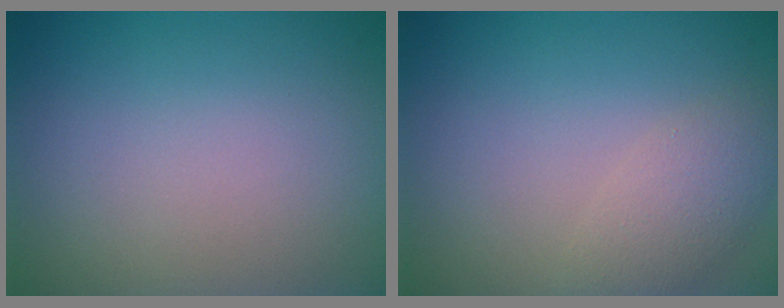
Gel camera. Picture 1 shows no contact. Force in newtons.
{"total": 2.4, "press": 2.4, "slide": 0.2}